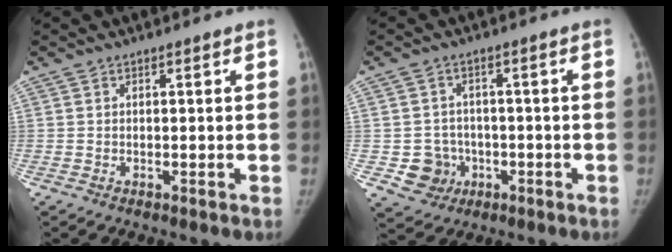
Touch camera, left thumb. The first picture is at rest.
{"total": 6.1, "force": [-1.5, 5.8, 1.1], "torque": [0.008, 0.012, -0.017]}